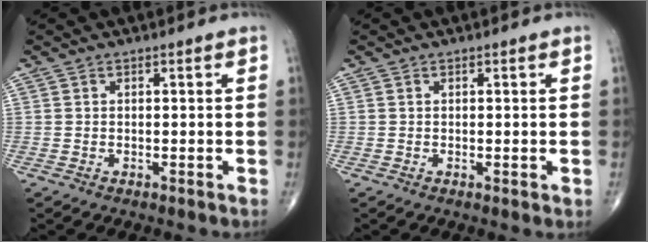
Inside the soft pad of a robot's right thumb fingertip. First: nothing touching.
{"total": 0.8, "force": [-0.1, 0.2, 0.8], "torque": [-0.011, -0.004, -0.001]}